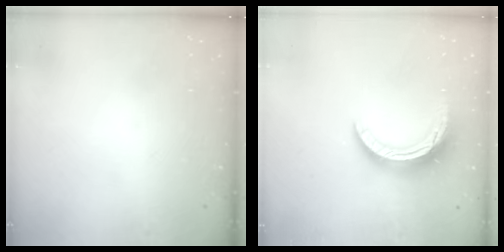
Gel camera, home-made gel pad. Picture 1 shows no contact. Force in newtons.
{"total": 11.8, "press": 11.8, "slide": 0.9}